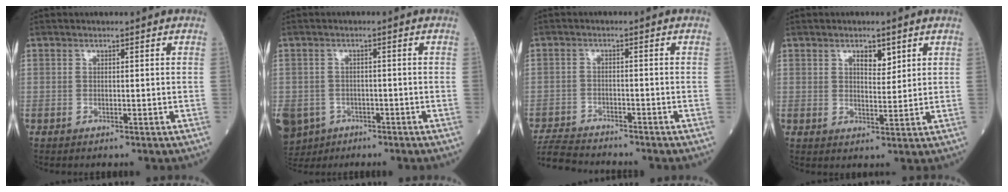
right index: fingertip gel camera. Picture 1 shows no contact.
{"total": 9.5, "force": [-5.3, 7.5, 2.5], "torque": [-0.080, -0.006, -0.081]}
{"total": 7.7, "force": [-7.5, 0.5, 1.3], "torque": [-0.025, -0.013, -0.134]}
{"total": 3.3, "force": [1.9, 1.4, 2.3], "torque": [-0.033, -0.002, 0.032]}